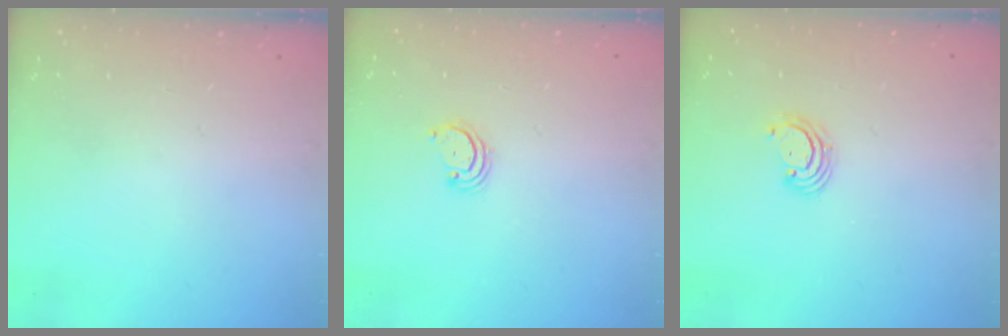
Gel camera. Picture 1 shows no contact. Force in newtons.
{"total": 2.8, "press": 2.8, "slide": 0.3}
{"total": 2.4, "press": 2.4, "slide": 0.2}